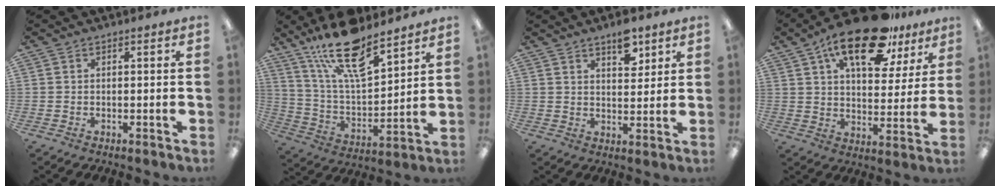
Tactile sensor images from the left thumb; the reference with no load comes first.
{"total": 19.6, "force": [14.2, 6.8, 11.7], "torque": [-0.211, -0.079, 0.246]}
{"total": 6.5, "force": [4.7, 2.9, 3.4], "torque": [-0.030, -0.031, 0.077]}
{"total": 19.8, "force": [12.6, 8.3, 12.9], "torque": [-0.206, -0.058, 0.208]}